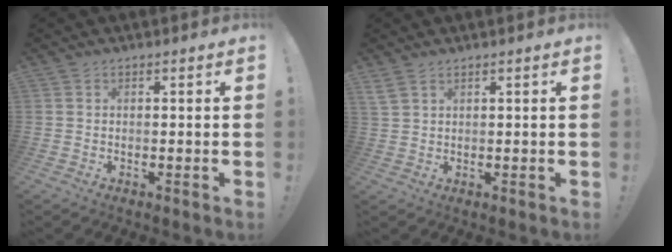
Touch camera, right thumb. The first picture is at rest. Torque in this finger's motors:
{"motor_torque": [-0.19, 0.85, 0.71, 0.67, 0.25]}